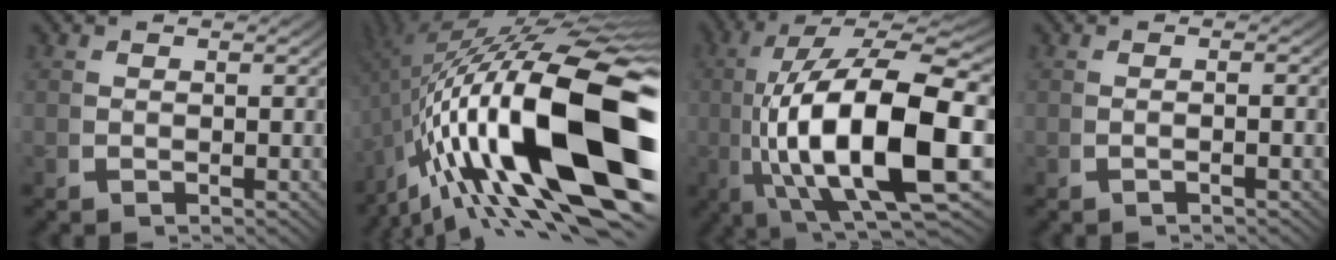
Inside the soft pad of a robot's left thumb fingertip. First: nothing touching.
{"total": 25.3, "force": [-1.5, 12.6, 21.9], "torque": [-0.360, -0.042, -0.004]}
{"total": 21.0, "force": [-1.4, 10.1, 18.3], "torque": [-0.358, -0.063, 0.018]}
{"total": 1.0, "force": [-0.5, -0.2, 0.8], "torque": [-0.016, 0.011, -0.011]}